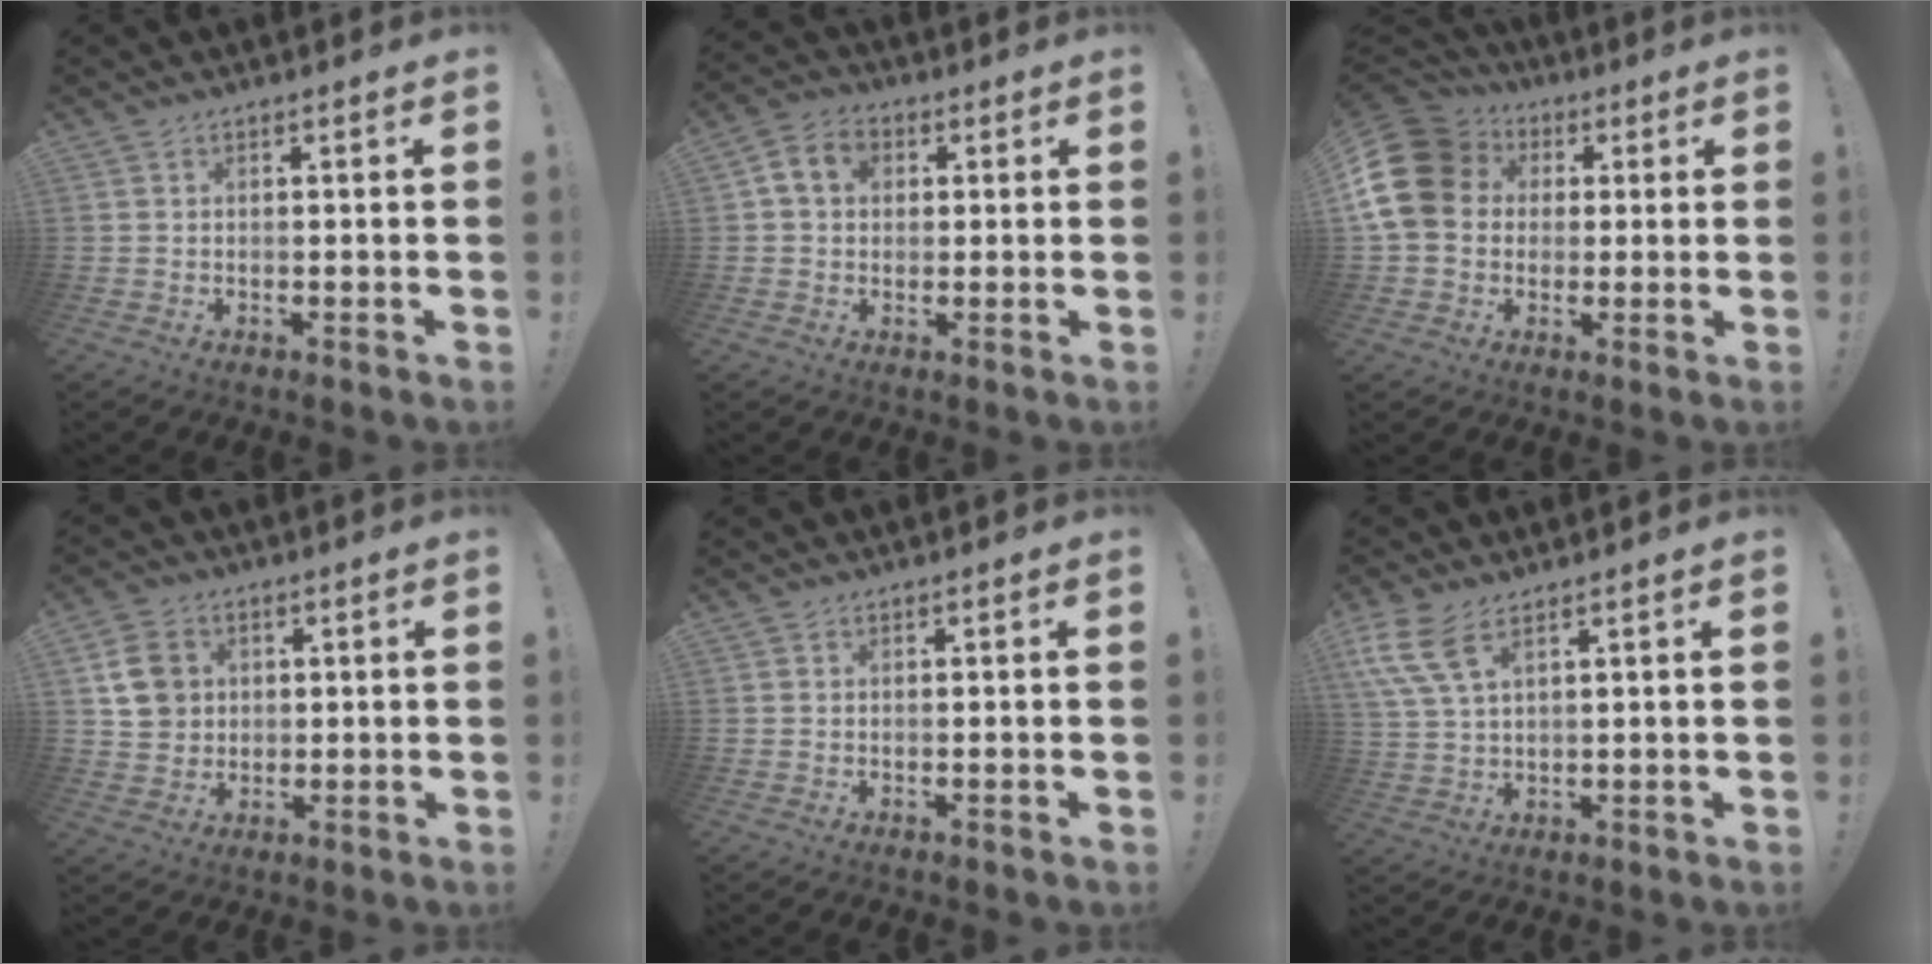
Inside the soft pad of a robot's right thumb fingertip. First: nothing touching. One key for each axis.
{"total": 7.2, "fx": 1.6, "fy": 5.7, "fz": 4.1, "tx": -0.066, "ty": 0.011, "tz": 0.033}
{"total": 16.7, "fx": 3.2, "fy": 13.6, "fz": 9.1, "tx": -0.172, "ty": 0.004, "tz": 0.063}
{"total": 9.7, "fx": 2.8, "fy": 8.4, "fz": 3.7, "tx": -0.039, "ty": 0.000, "tz": 0.060}
{"total": 0.0}
{"total": 9.8, "fx": 5.5, "fy": 4.4, "fz": 6.8, "tx": -0.151, "ty": -0.014, "tz": 0.107}